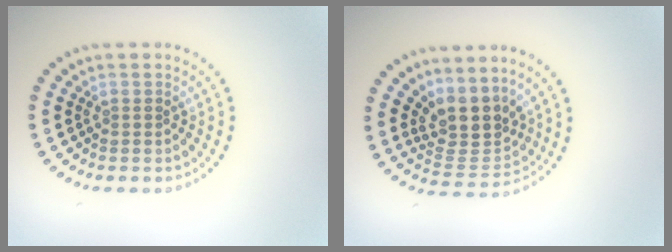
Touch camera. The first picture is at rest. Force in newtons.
{"total": 4.0, "press": 3.2, "slide": 2.4}